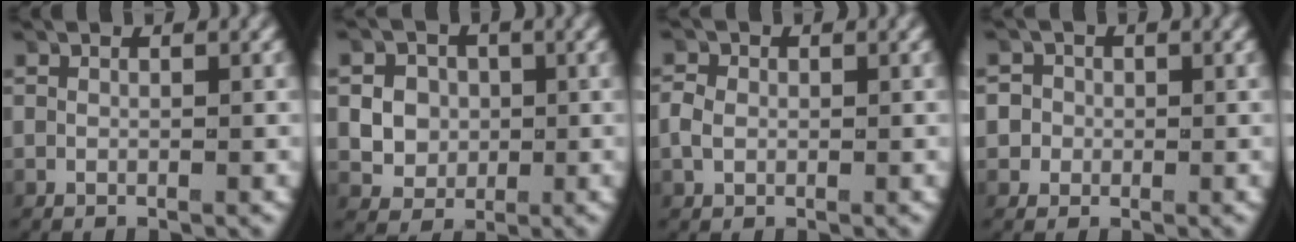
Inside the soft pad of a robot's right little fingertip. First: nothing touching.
{"total": 5.3, "force": [-0.2, 4.9, 1.9], "torque": [-0.031, -0.004, -0.005]}
{"total": 1.7, "force": [-0.1, 1.5, 0.8], "torque": [-0.023, 0.003, -0.001]}
{"total": 3.4, "force": [0.0, 3.3, 1.0], "torque": [-0.027, 0.001, -0.009]}